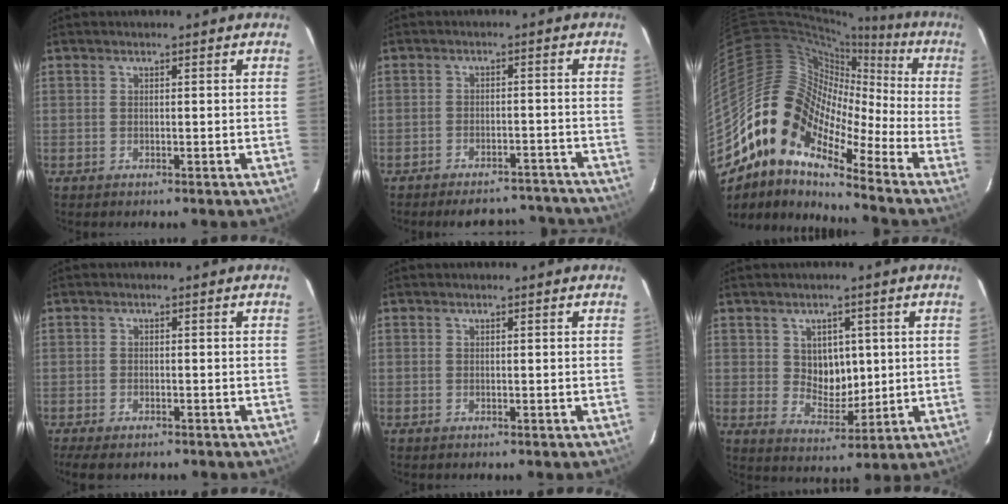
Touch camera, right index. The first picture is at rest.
{"total": 13.2, "force": [-11.7, 4.8, 3.6], "torque": [-0.082, 0.024, -0.137]}
{"total": 12.8, "force": [-7.0, 7.1, 8.1], "torque": [-0.113, 0.014, -0.157]}
{"total": 5.4, "force": [-4.2, 2.0, 2.8], "torque": [-0.073, -0.018, -0.072]}
{"total": 0.0}
{"total": 6.7, "force": [1.5, 5.4, 3.6], "torque": [-0.057, 0.002, 0.036]}